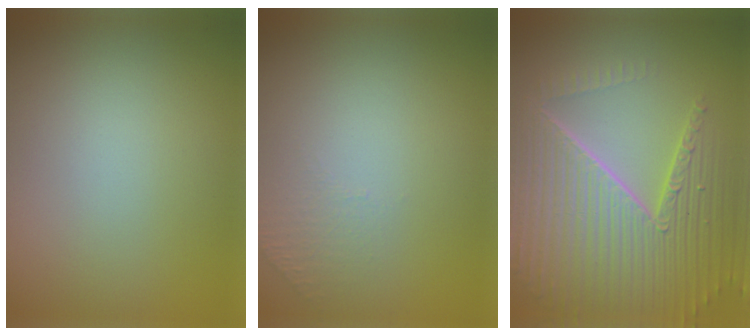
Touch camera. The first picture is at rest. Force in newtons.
{"total": 1.0, "press": 0.5, "slide": 0.9}
{"total": 10.1, "press": 6.3, "slide": 7.9}